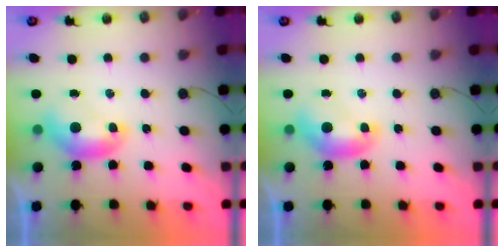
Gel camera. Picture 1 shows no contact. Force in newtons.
{"total": 0.0}